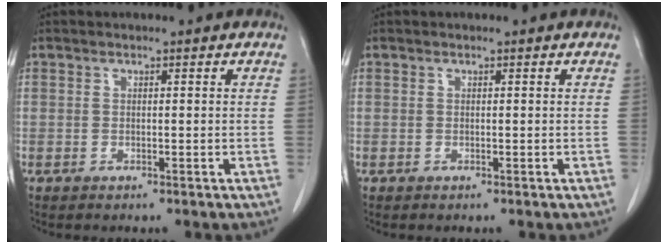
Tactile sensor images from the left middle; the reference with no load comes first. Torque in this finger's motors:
{"motor_torque": [0.00, 0.00, -0.01, 0.00]}